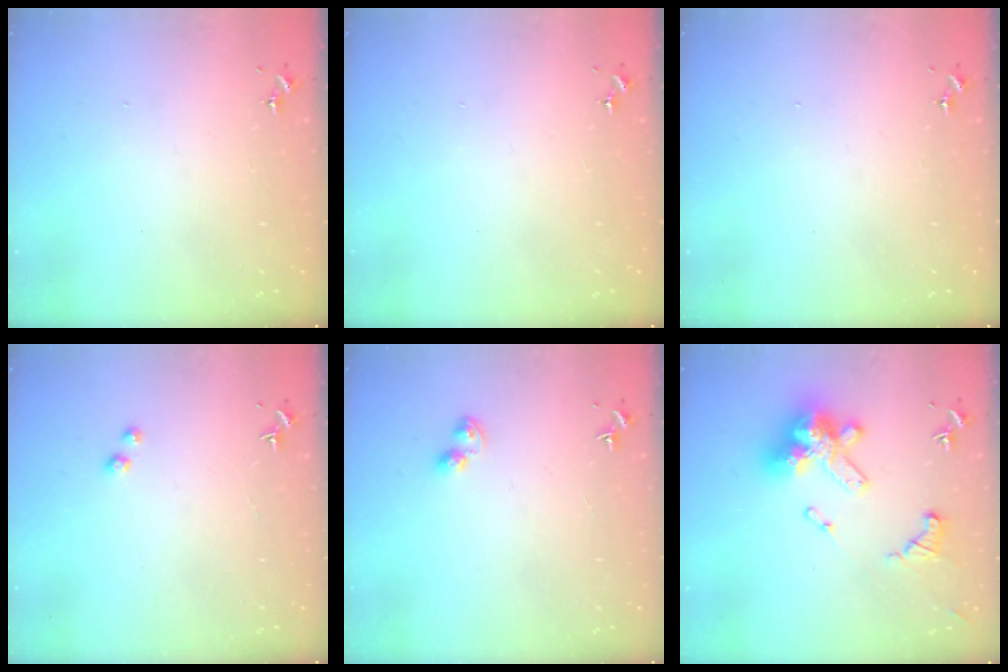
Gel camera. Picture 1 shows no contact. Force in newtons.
{"total": 0.0}
{"total": 0.0}
{"total": 1.7, "press": 1.6, "slide": 0.1}
{"total": 4.5, "press": 4.5, "slide": 0.5}
{"total": 24.3, "press": 24.1, "slide": 2.6}